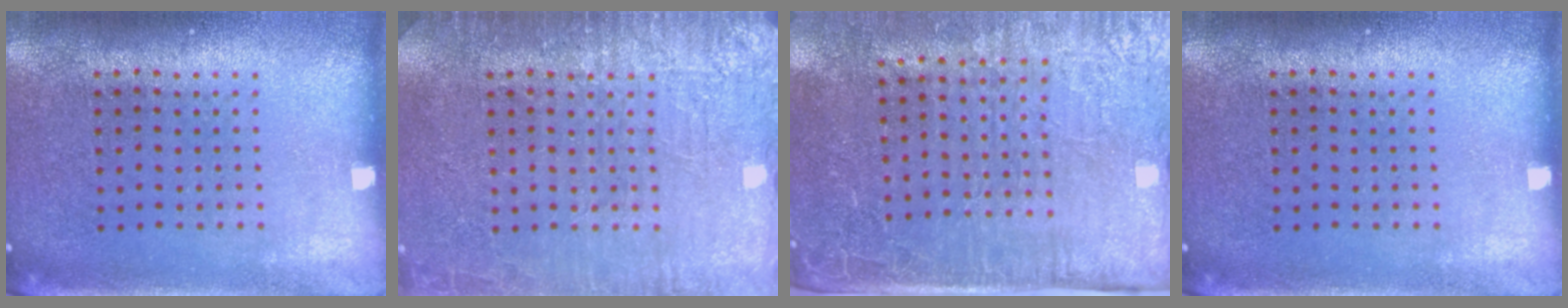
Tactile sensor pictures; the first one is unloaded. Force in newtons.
{"total": 5.3, "press": 5.2, "slide": 0.8}
{"total": 4.5, "press": 3.9, "slide": 2.2}
{"total": 0.0}